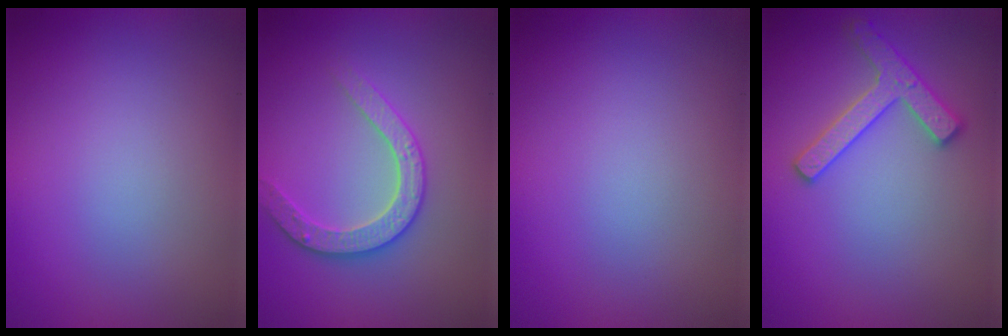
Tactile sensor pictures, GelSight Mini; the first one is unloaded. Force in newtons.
{"total": 3.0, "press": 2.9, "slide": 0.5}
{"total": 0.0}
{"total": 2.8, "press": 2.8, "slide": 0.3}